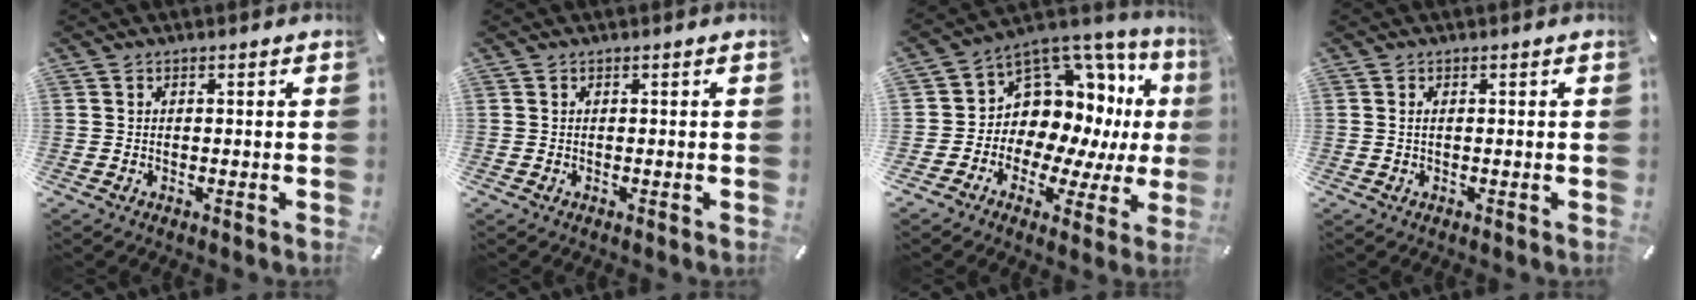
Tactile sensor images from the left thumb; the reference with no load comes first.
{"total": 0.0}
{"total": 11.8, "force": [4.9, 9.4, 5.2], "torque": [-0.076, -0.078, 0.101]}
{"total": 0.8, "force": [0.1, 0.4, 0.7], "torque": [-0.016, 0.001, 0.001]}